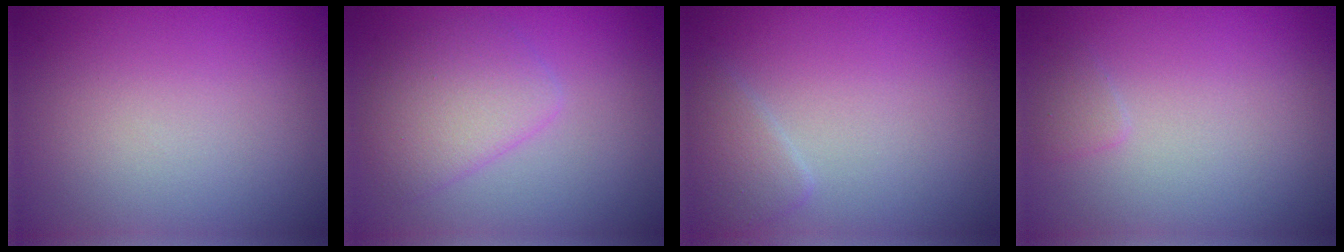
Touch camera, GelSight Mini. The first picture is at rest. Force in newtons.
{"total": 3.7, "press": 3.7, "slide": 0.1}
{"total": 1.8, "press": 1.8, "slide": 0.1}
{"total": 0.7, "press": 0.7, "slide": 0.1}